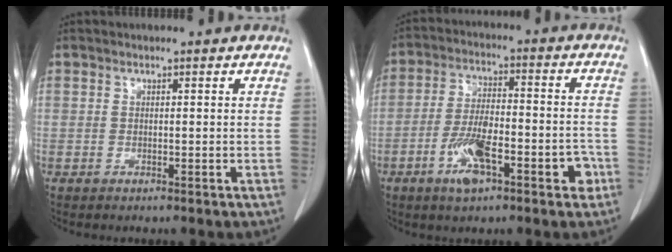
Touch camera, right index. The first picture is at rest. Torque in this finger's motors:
{"motor_torque": [1.20, -0.94, 0.44, 0.09]}